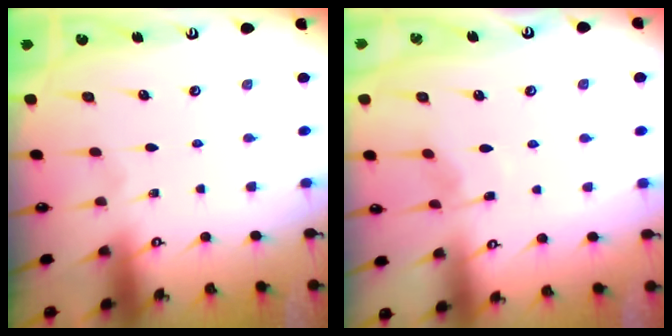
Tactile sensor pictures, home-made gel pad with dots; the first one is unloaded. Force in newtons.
{"total": 3.8, "press": 3.7, "slide": 0.6}